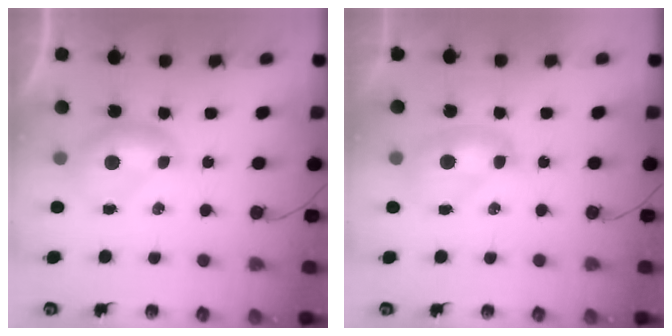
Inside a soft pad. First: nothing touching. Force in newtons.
{"total": 1.9, "press": 1.9, "slide": 0.0}